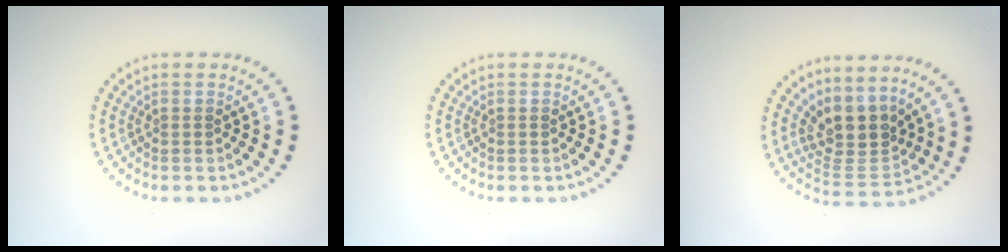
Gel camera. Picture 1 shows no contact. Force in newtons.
{"total": 0.0}
{"total": 4.1, "press": 3.2, "slide": 2.5}